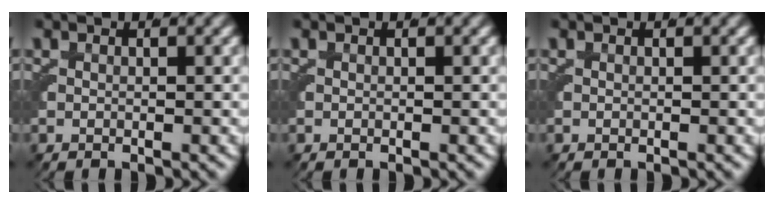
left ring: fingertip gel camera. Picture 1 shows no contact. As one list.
[{"total": 0.0}, {"total": 0.0}]